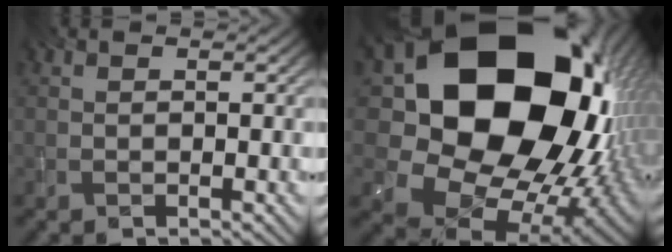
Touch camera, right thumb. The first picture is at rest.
{"total": 22.8, "force": [5.3, 18.1, 12.7], "torque": [-0.305, -0.030, 0.137]}